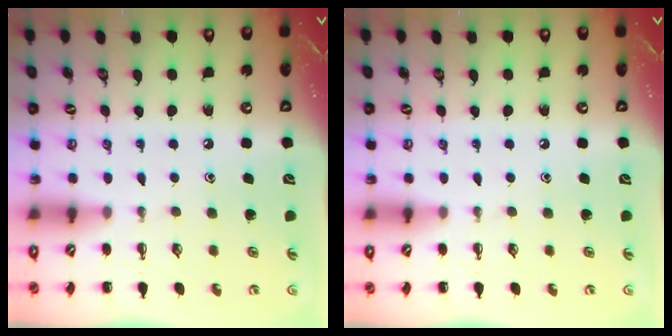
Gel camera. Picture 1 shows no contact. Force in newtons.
{"total": 0.0}